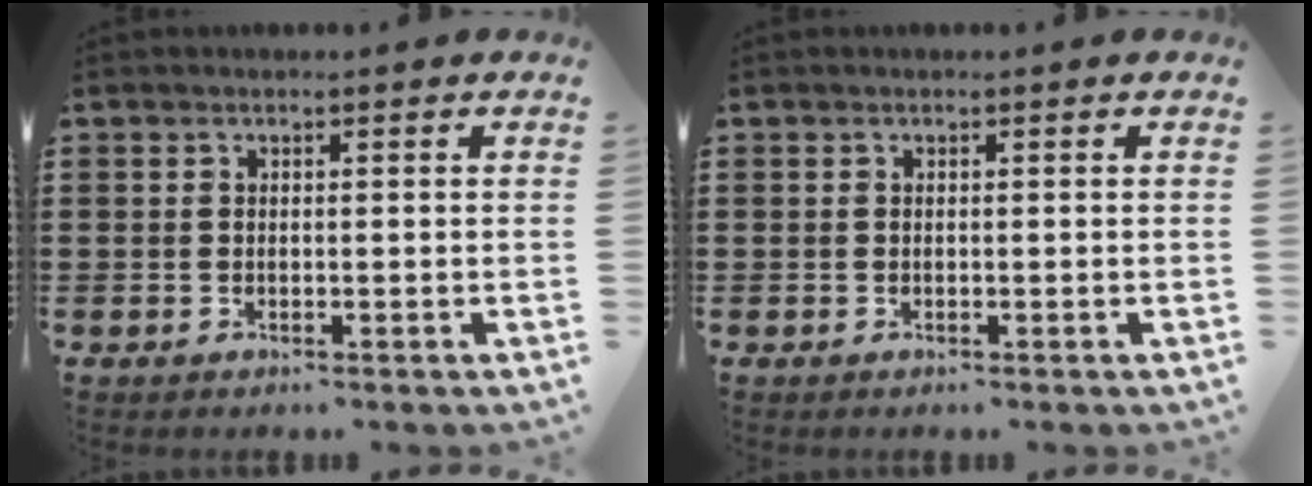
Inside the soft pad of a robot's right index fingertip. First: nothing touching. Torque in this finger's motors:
{"motor_torque": [0.00, 0.00, 0.00, 0.00]}